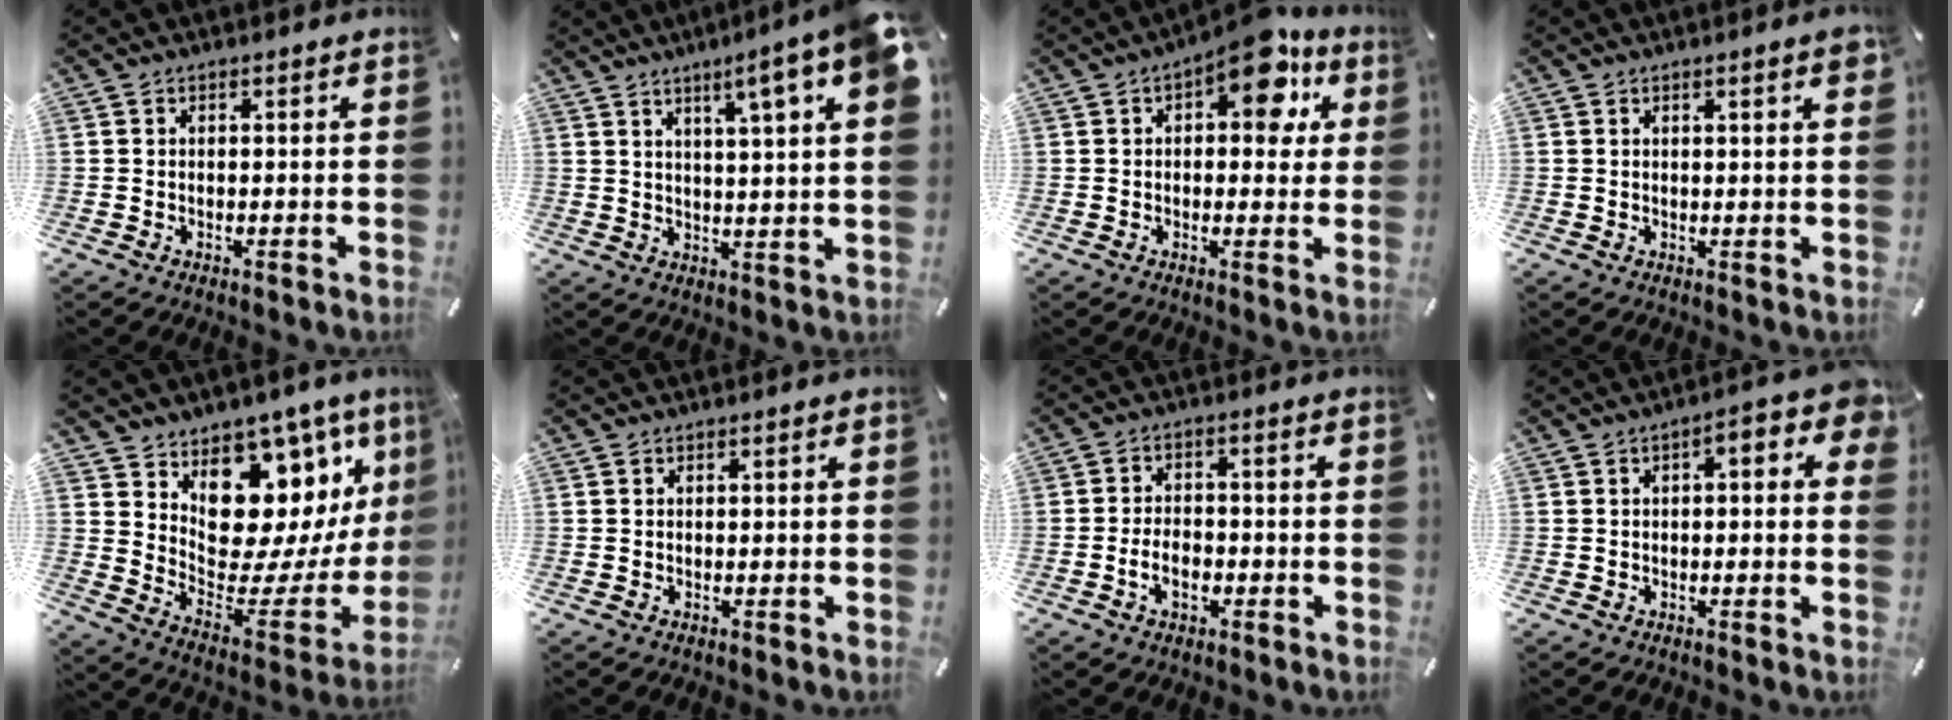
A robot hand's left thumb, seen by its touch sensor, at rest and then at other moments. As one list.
[{"total": 10.6, "force": [6.1, 0.7, 8.7], "torque": [-0.127, -0.036, 0.094]}, {"total": 11.4, "force": [5.4, 5.7, 8.2], "torque": [-0.094, -0.030, 0.087]}, {"total": 2.6, "force": [1.2, 0.3, 2.3], "torque": [-0.037, -0.002, 0.019]}, {"total": 14.5, "force": [7.7, 10.1, 7.0], "torque": [-0.089, -0.096, 0.138]}, {"total": 0.0}, {"total": 5.7, "force": [-1.9, 3.7, 3.9], "torque": [-0.079, 0.008, -0.035]}, {"total": 6.6, "force": [1.6, 2.7, 5.9], "torque": [-0.068, -0.012, 0.022]}]